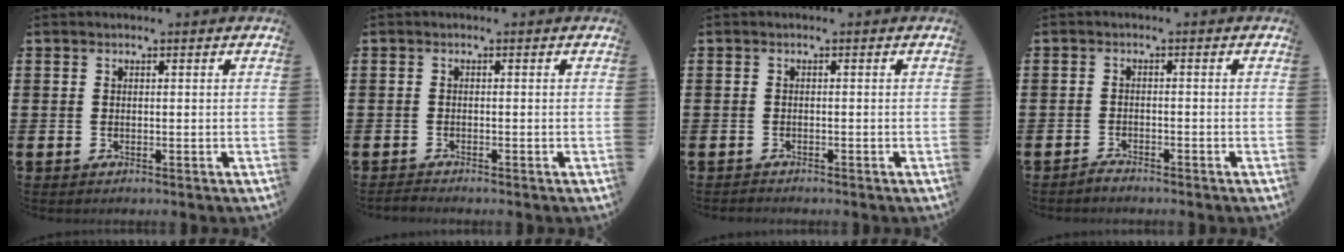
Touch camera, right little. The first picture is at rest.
{"total": 0.7, "force": [-0.7, 0.0, 0.2], "torque": [-0.005, -0.001, -0.014]}
{"total": 0.5, "force": [-0.5, 0.1, -0.1], "torque": [-0.001, -0.002, -0.011]}
{"total": 1.2, "force": [-1.2, 0.1, 0.0], "torque": [-0.004, 0.000, -0.025]}